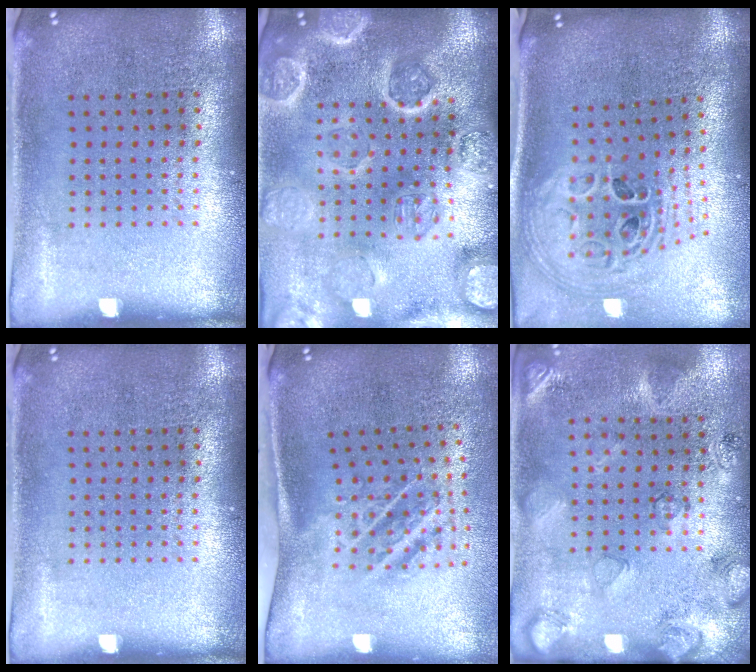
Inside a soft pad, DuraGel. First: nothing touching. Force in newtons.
{"total": 4.6, "press": 4.1, "slide": 2.0}
{"total": 2.1, "press": 1.4, "slide": 1.5}
{"total": 0.0}
{"total": 2.0, "press": 1.2, "slide": 1.6}
{"total": 2.6, "press": 1.7, "slide": 2.0}